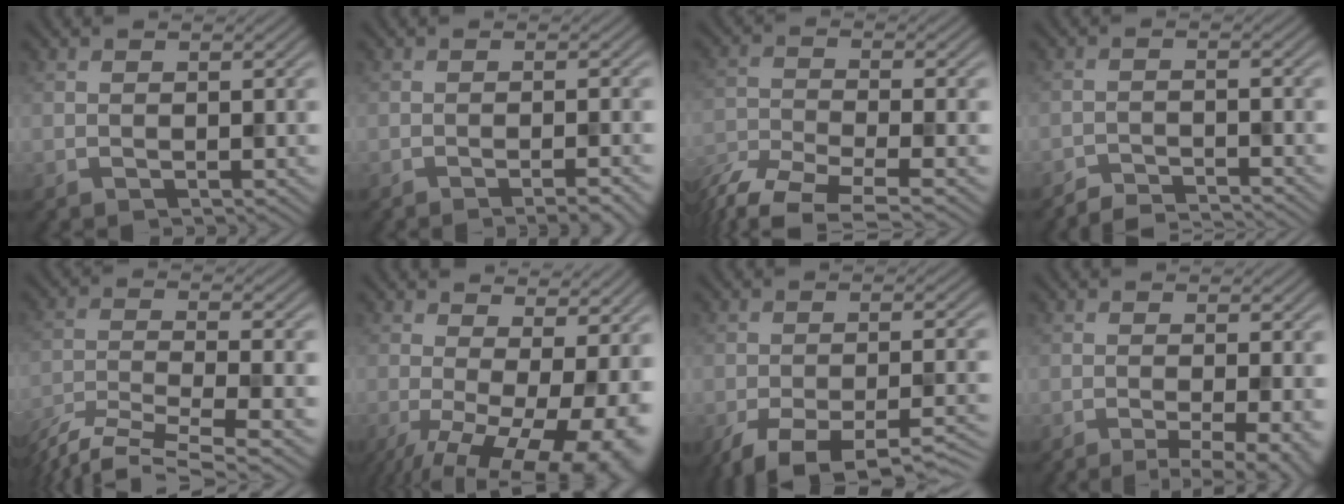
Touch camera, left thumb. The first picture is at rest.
{"total": 2.9, "force": [-1.7, 0.4, 2.3], "torque": [-0.027, 0.007, -0.033]}
{"total": 6.7, "force": [-4.9, 1.8, 4.1], "torque": [-0.099, -0.016, -0.099]}
{"total": 3.3, "force": [-3.2, 0.3, 0.8], "torque": [-0.010, 0.002, -0.063]}
{"total": 10.0, "force": [-8.0, 1.9, 5.6], "torque": [-0.109, -0.015, -0.142]}
{"total": 15.1, "force": [-4.1, 5.9, 13.3], "torque": [-0.185, -0.021, -0.038]}
{"total": 9.0, "force": [-6.1, 2.7, 6.1], "torque": [-0.096, -0.010, -0.089]}
{"total": 5.6, "force": [-2.4, 1.2, 4.9], "torque": [-0.064, -0.001, -0.037]}